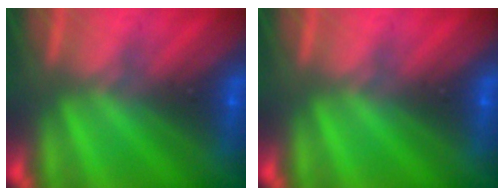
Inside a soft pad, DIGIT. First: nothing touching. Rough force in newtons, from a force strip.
{"total": 0.0}